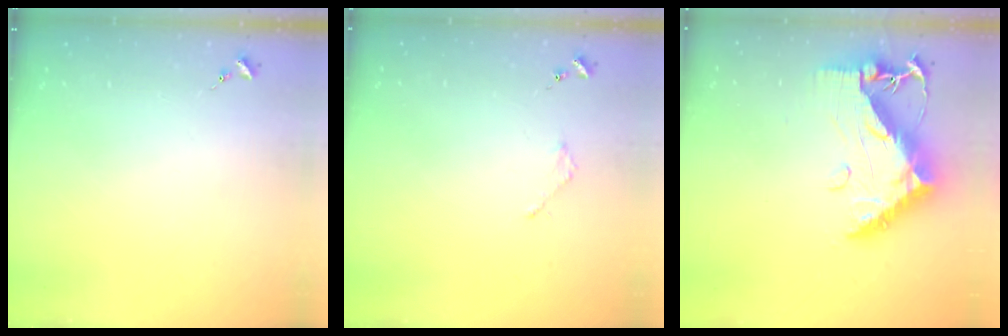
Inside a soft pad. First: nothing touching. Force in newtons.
{"total": 2.0, "press": 2.0, "slide": 0.3}
{"total": 19.1, "press": 19.0, "slide": 1.6}